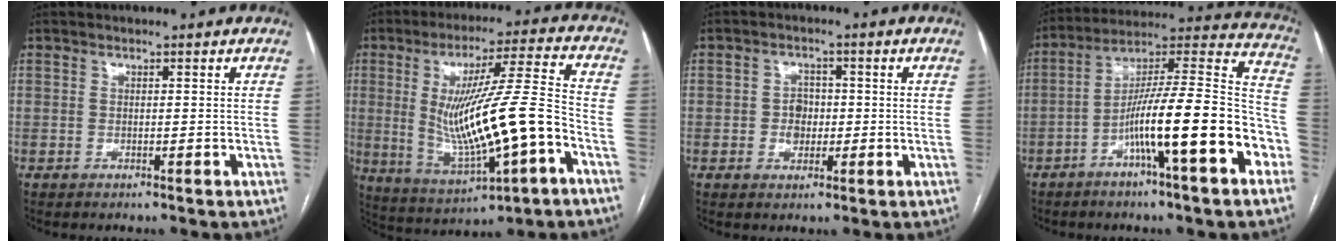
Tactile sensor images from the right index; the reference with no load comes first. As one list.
[{"total": 18.3, "force": [-3.2, 1.6, 17.9], "torque": [-0.327, -0.003, -0.041]}, {"total": 3.4, "force": [-0.4, 2.7, 2.0], "torque": [-0.027, 0.008, -0.004]}, {"total": 20.0, "force": [-7.7, 1.6, 18.4], "torque": [-0.261, 0.019, -0.124]}]